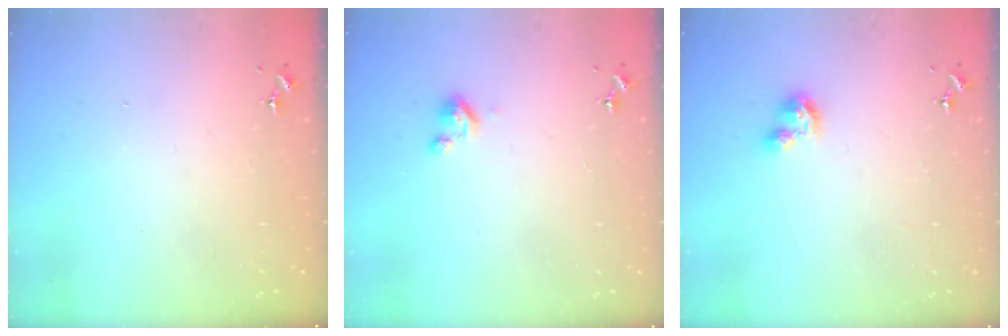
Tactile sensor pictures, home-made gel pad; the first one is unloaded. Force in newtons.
{"total": 2.8, "press": 2.8, "slide": 0.3}
{"total": 4.8, "press": 4.7, "slide": 0.4}